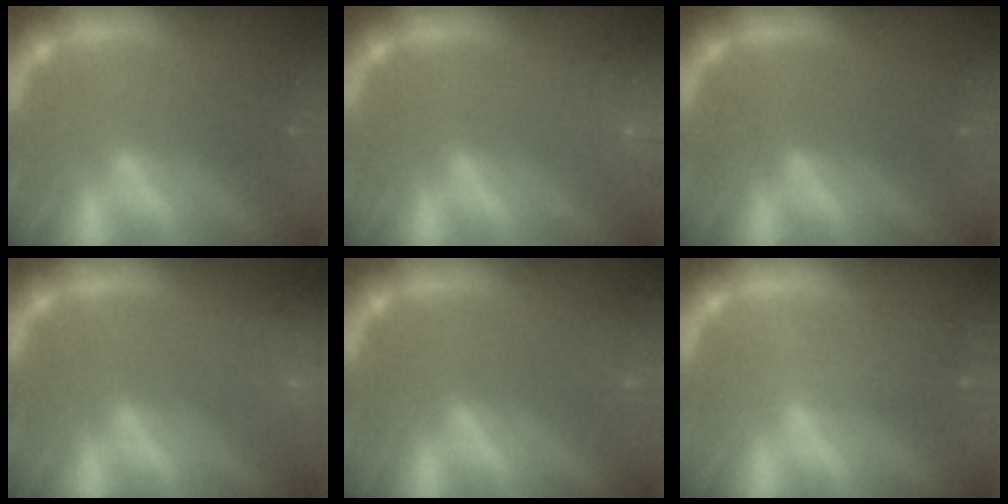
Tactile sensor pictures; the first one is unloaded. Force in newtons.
{"total": 7.0}
{"total": 0.0}
{"total": 9.1}
{"total": 2.5}
{"total": 1.9}